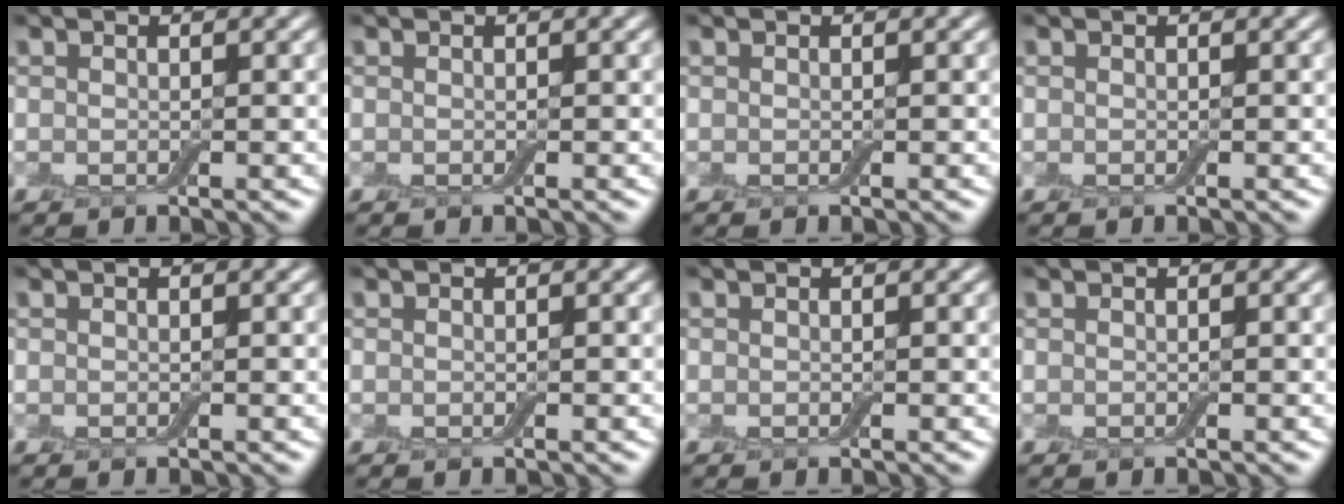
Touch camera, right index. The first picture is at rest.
{"total": 0.0}
{"total": 0.0}
{"total": 0.0}
{"total": 0.0}
{"total": 0.0}
{"total": 0.0}
{"total": 0.0}